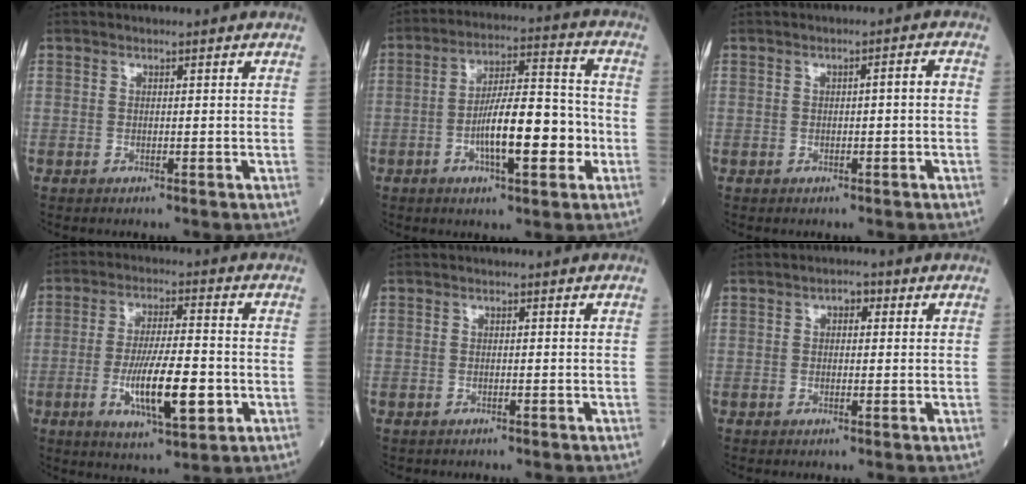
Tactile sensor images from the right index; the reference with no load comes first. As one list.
[{"total": 12.7, "force": [-3.4, 3.5, 11.8], "torque": [-0.208, 0.020, -0.053]}, {"total": 2.6, "force": [-0.1, 0.8, 2.5], "torque": [-0.049, 0.016, 0.002]}, {"total": 12.4, "force": [-3.2, 3.0, 11.6], "torque": [-0.216, -0.008, -0.048]}, {"total": 1.5, "force": [-0.9, 1.0, 0.7], "torque": [-0.031, -0.001, -0.010]}, {"total": 2.3, "force": [0.6, 1.3, 1.8], "torque": [-0.041, 0.019, 0.011]}]